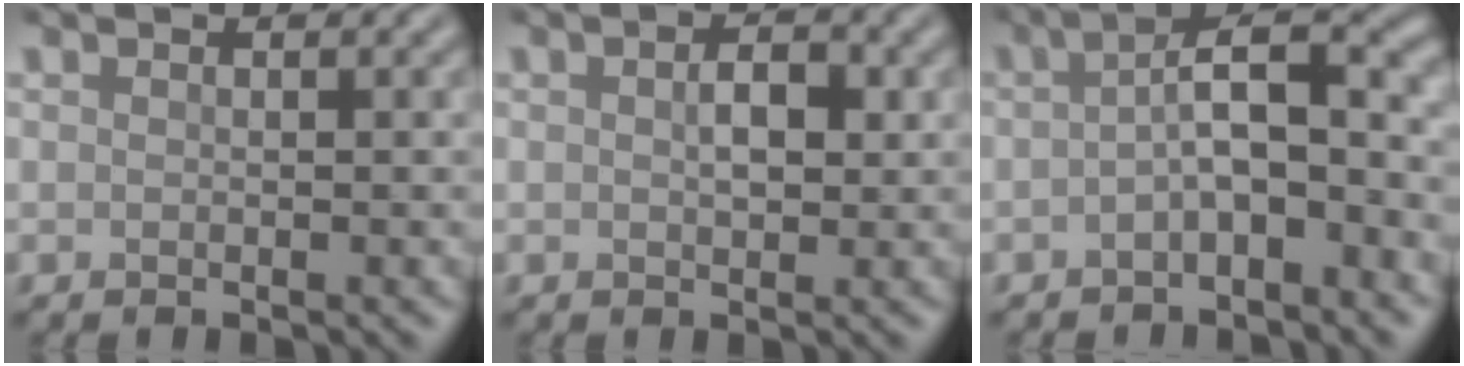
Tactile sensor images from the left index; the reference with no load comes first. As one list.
[{"total": 2.4, "force": [0.4, 1.2, 2.0], "torque": [-0.034, 0.002, 0.005]}, {"total": 5.3, "force": [-1.2, 1.8, 4.9], "torque": [-0.075, 0.015, -0.028]}]